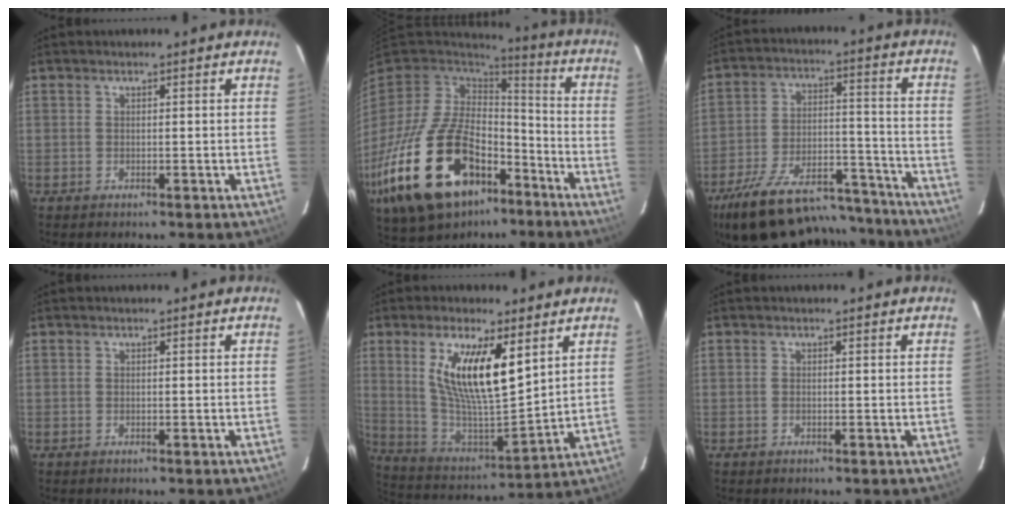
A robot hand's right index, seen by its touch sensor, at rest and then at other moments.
{"total": 31.8, "force": [-15.9, 18.1, 20.7], "torque": [-0.447, -0.024, -0.247]}
{"total": 26.3, "force": [-21.3, 9.9, 11.7], "torque": [-0.225, 0.013, -0.298]}
{"total": 0.0}
{"total": 16.5, "force": [7.0, 5.2, 14.0], "torque": [-0.264, -0.005, 0.140]}
{"total": 0.0}